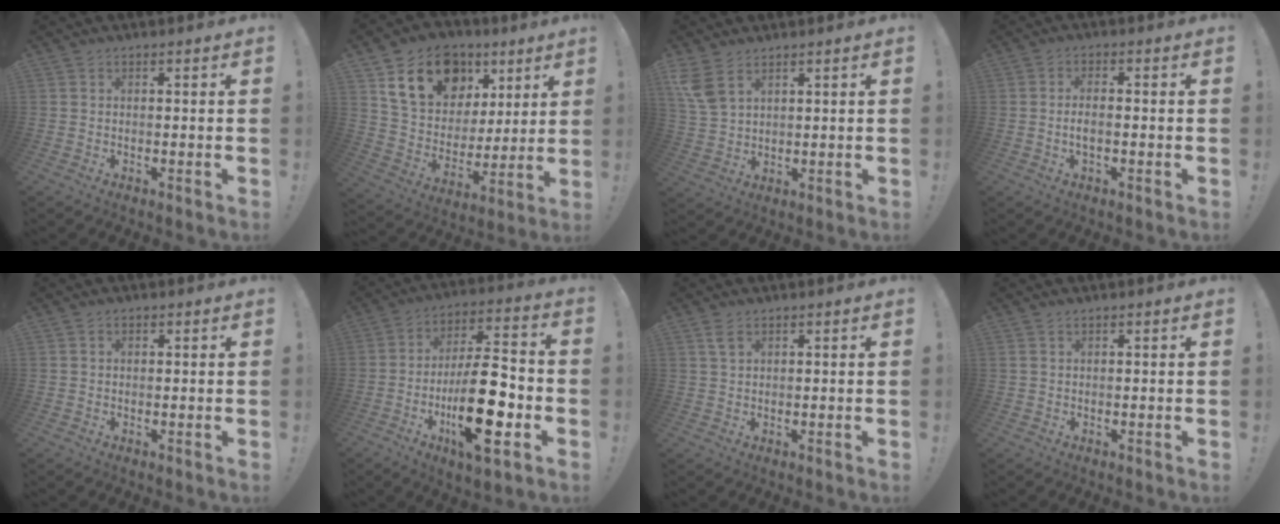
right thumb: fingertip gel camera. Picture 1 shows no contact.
{"total": 20.1, "force": [10.5, 14.4, 9.2], "torque": [-0.155, -0.040, 0.215]}
{"total": 7.2, "force": [4.4, 3.9, 4.2], "torque": [-0.084, -0.017, 0.086]}
{"total": 3.3, "force": [-0.8, 1.2, 3.0], "torque": [-0.064, 0.005, -0.016]}
{"total": 0.8, "force": [0.4, 0.6, 0.3], "torque": [-0.012, 0.005, 0.010]}
{"total": 21.3, "force": [-6.2, 7.4, 19.0], "torque": [-0.325, 0.025, -0.095]}
{"total": 3.0, "force": [1.7, 1.4, 2.1], "torque": [-0.028, -0.006, 0.027]}
{"total": 0.9, "force": [0.6, 0.4, 0.6], "torque": [-0.014, 0.001, 0.012]}